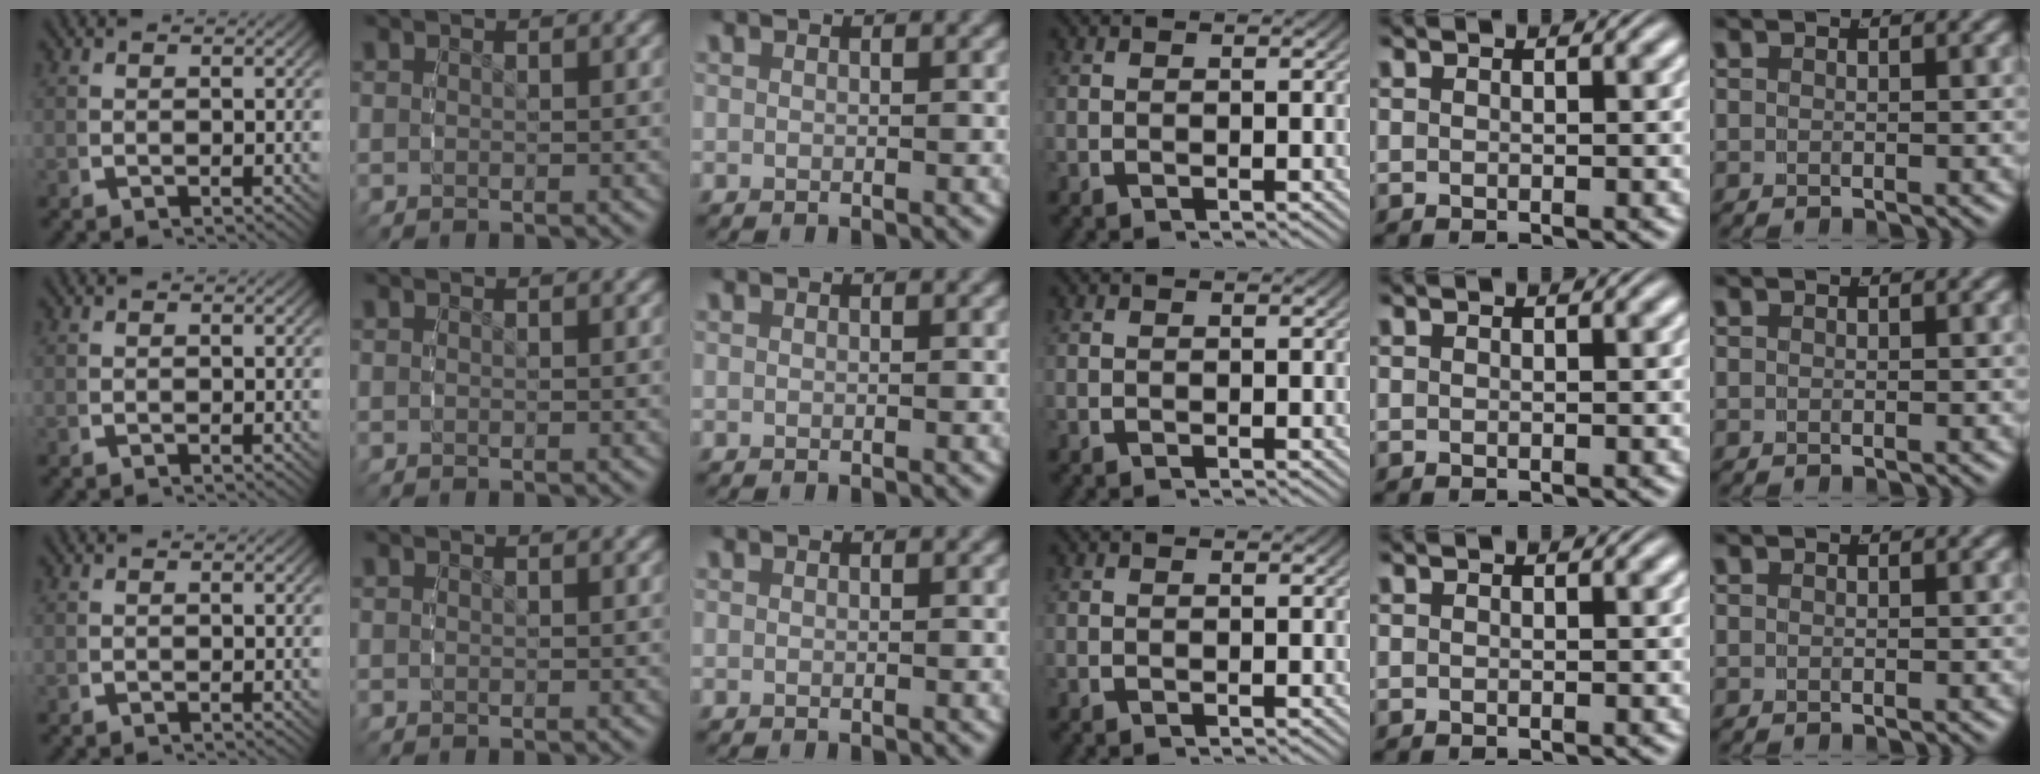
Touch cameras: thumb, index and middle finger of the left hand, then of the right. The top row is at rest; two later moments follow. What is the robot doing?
{"motion": "reach", "object": "toothpaste"}